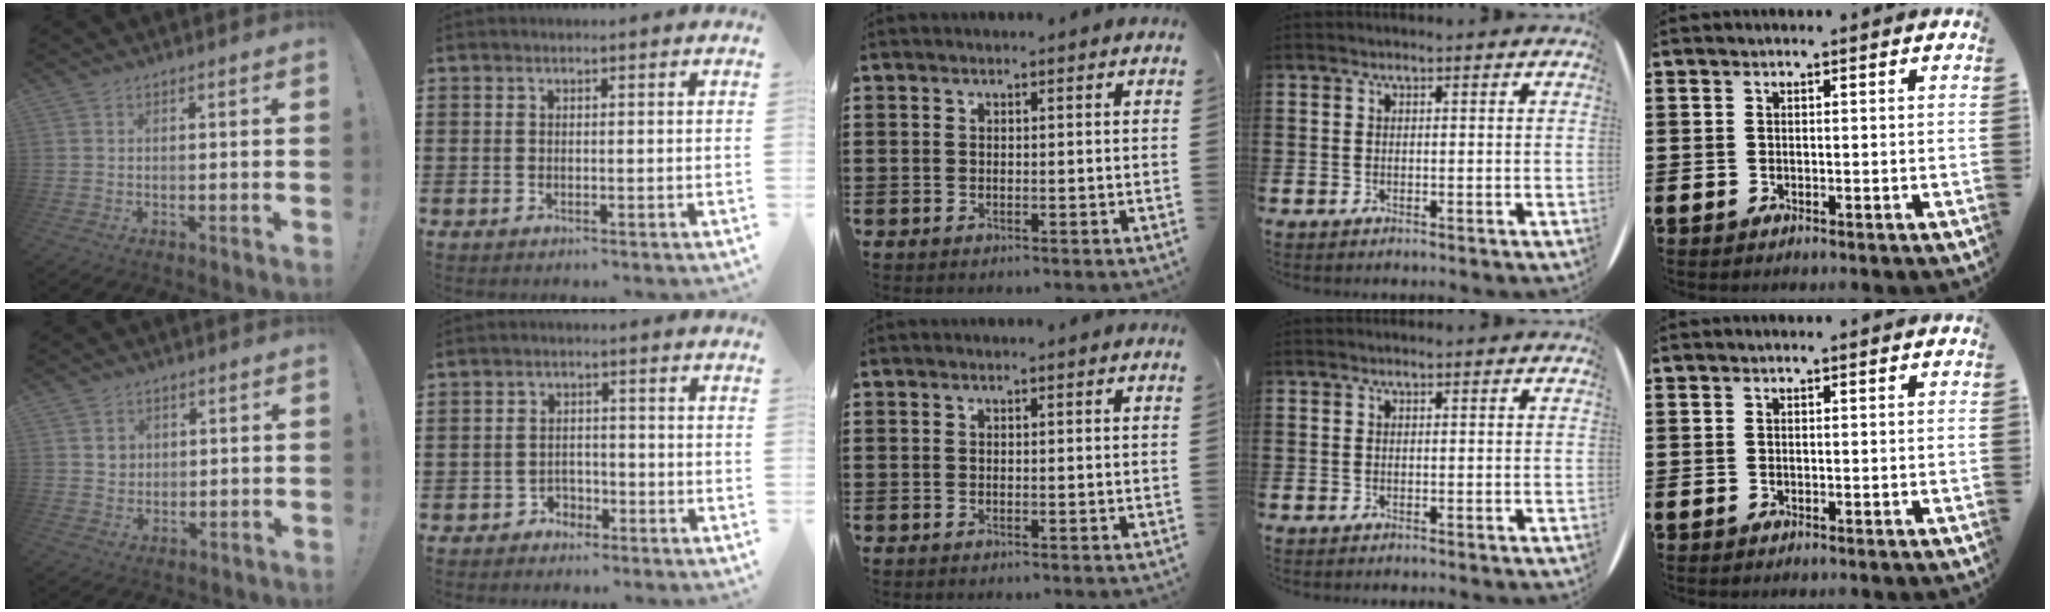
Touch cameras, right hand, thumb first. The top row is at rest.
{"thumb": {"total": 3.6, "force": [1.1, 3.4, 0.6], "torque": [0.005, -0.008, 0.017]}, "index": {"total": 2.5, "force": [-1.8, 1.7, 0.1], "torque": [-0.013, 0.004, -0.042]}}